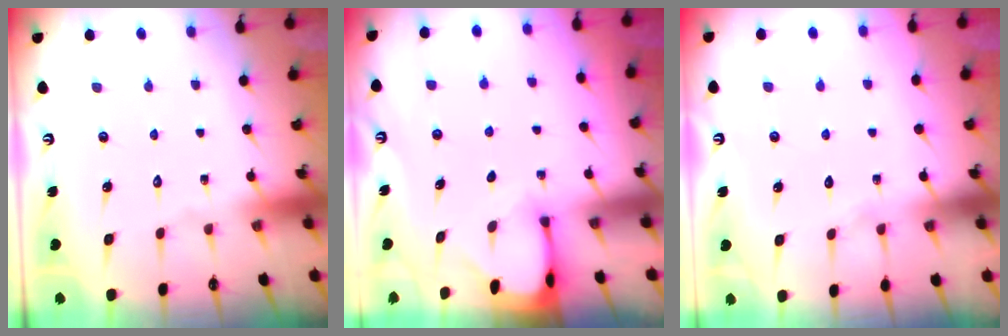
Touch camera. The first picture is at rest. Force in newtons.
{"total": 2.7, "press": 2.7, "slide": 0.3}
{"total": 5.3, "press": 5.3, "slide": 0.5}